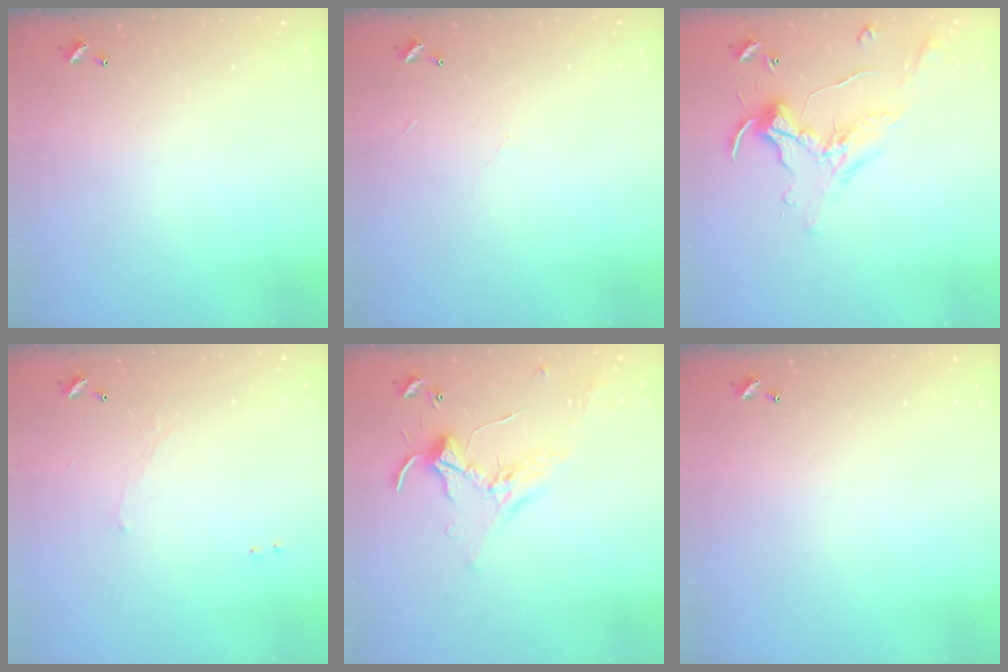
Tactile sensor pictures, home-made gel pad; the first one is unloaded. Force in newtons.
{"total": 4.5, "press": 4.5, "slide": 0.5}
{"total": 0.7, "press": 0.5, "slide": 0.4}
{"total": 0.6, "press": 0.2, "slide": 0.5}
{"total": 0.9, "press": 0.8, "slide": 0.4}
{"total": 0.0}